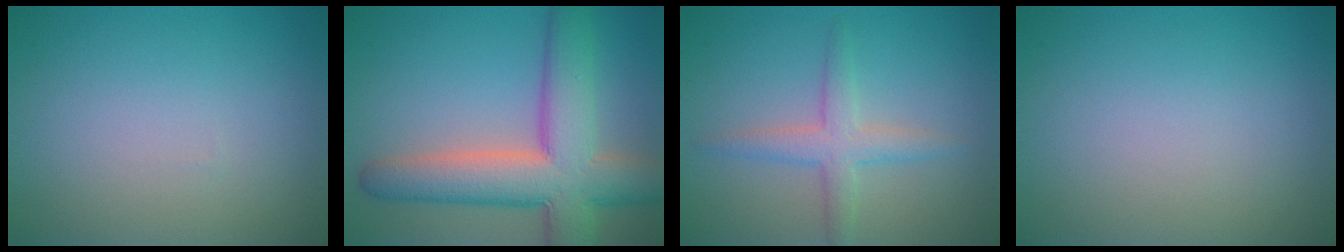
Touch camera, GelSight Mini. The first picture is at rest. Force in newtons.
{"total": 9.8, "press": 9.8, "slide": 0.7}
{"total": 2.9, "press": 2.9, "slide": 0.1}
{"total": 0.0}